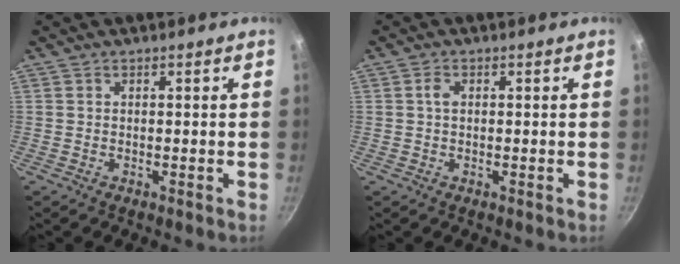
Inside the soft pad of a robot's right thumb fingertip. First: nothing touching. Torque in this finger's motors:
{"motor_torque": [0.19, 0.12, 0.71, 0.20, 0.07]}